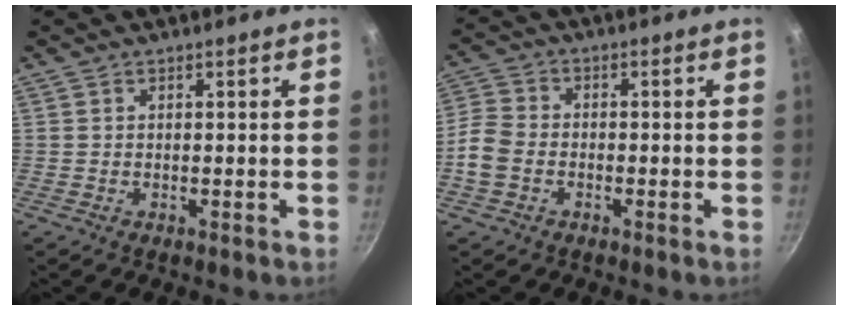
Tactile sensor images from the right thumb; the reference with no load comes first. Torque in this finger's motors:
{"motor_torque": [-0.10, 0.30, -0.29, 0.19, 0.02]}